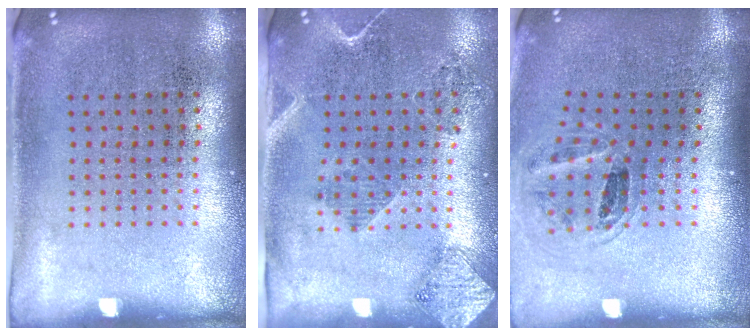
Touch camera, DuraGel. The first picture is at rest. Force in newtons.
{"total": 1.9, "press": 1.6, "slide": 0.9}
{"total": 1.1, "press": 1.0, "slide": 0.5}